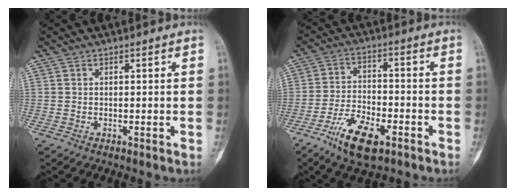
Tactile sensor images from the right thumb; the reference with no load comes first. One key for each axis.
{"total": 10.9, "fx": -6.1, "fy": 4.7, "fz": 7.7, "tx": -0.140, "ty": 0.021, "tz": -0.109}